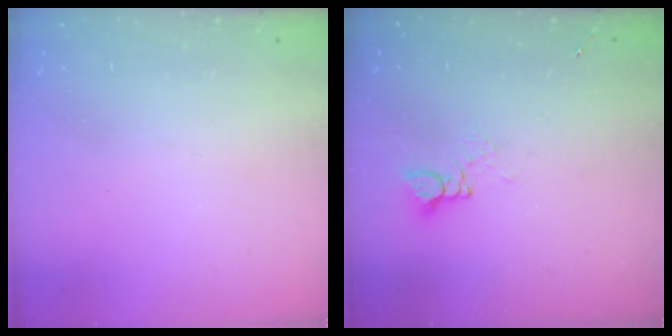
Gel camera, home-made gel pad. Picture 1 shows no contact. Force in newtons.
{"total": 2.4, "press": 2.4, "slide": 0.3}